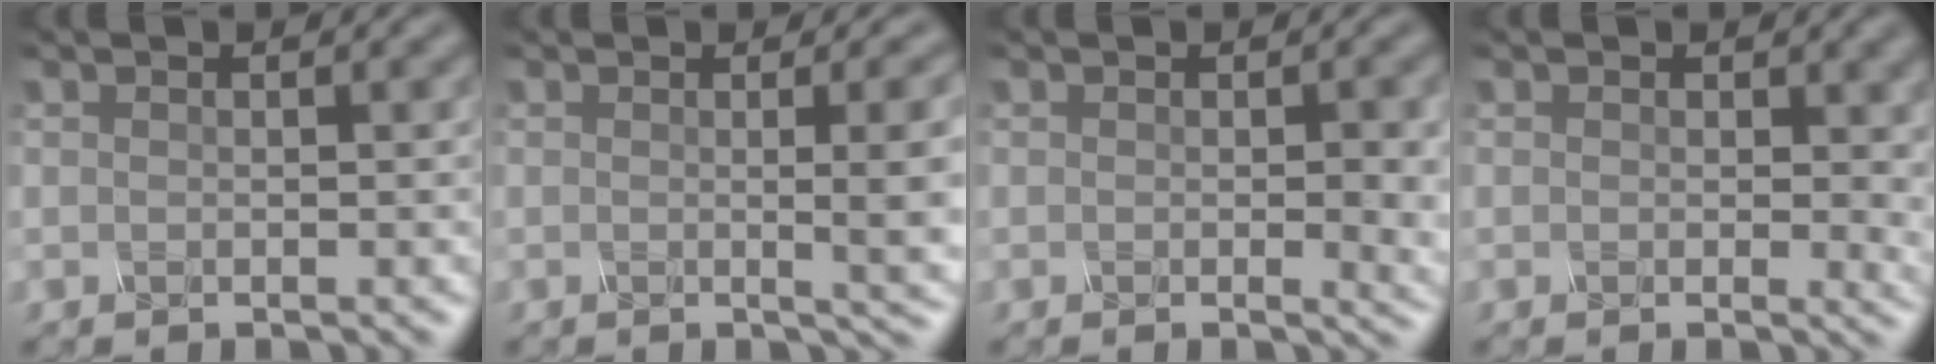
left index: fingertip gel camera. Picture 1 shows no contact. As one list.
[{"total": 7.1, "force": [0.2, 2.4, 6.7], "torque": [-0.055, 0.001, 0.002]}, {"total": 2.7, "force": [-0.1, 0.8, 2.6], "torque": [-0.030, -0.006, 0.000]}, {"total": 3.3, "force": [0.6, 1.9, 2.5], "torque": [-0.021, -0.003, 0.003]}]